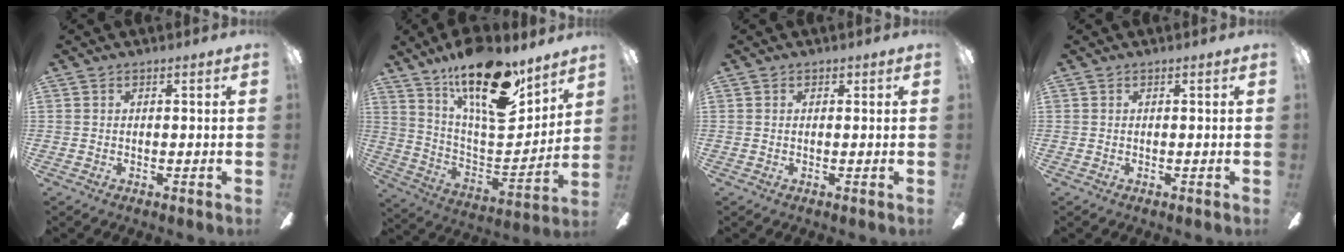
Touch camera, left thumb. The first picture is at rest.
{"total": 22.9, "force": [15.2, 8.2, 15.0], "torque": [-0.248, -0.094, 0.260]}
{"total": 0.9, "force": [0.5, 0.6, 0.3], "torque": [0.001, -0.001, 0.007]}
{"total": 0.0}